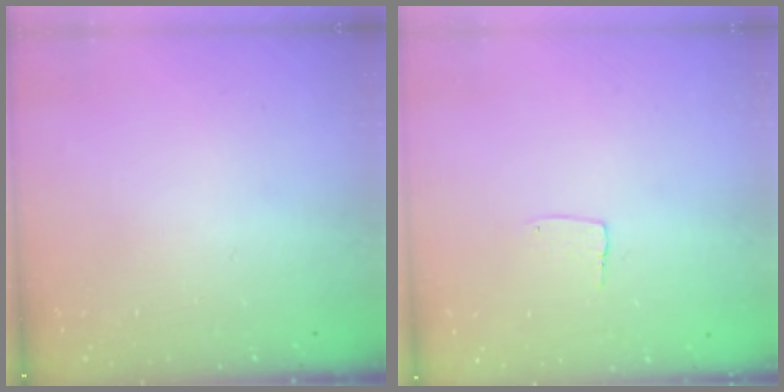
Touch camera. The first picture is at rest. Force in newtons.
{"total": 3.8, "press": 3.8, "slide": 0.1}